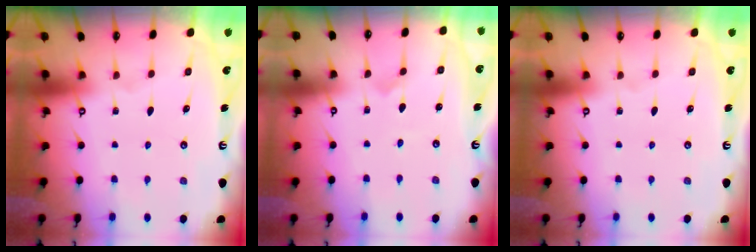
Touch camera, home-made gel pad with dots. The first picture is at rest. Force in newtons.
{"total": 0.0}
{"total": 0.0}